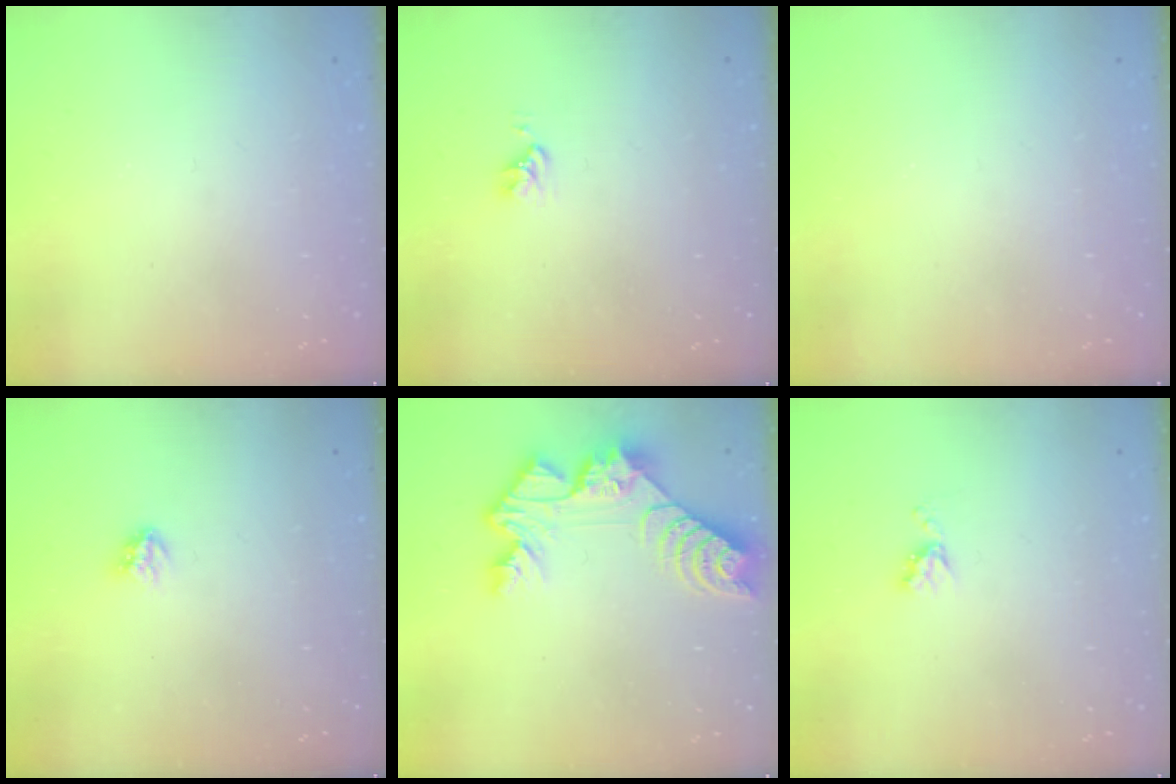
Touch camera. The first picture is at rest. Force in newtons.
{"total": 2.8, "press": 2.8, "slide": 0.4}
{"total": 0.0}
{"total": 3.0, "press": 2.9, "slide": 0.4}
{"total": 11.2, "press": 11.1, "slide": 1.0}
{"total": 4.4, "press": 4.3, "slide": 0.5}